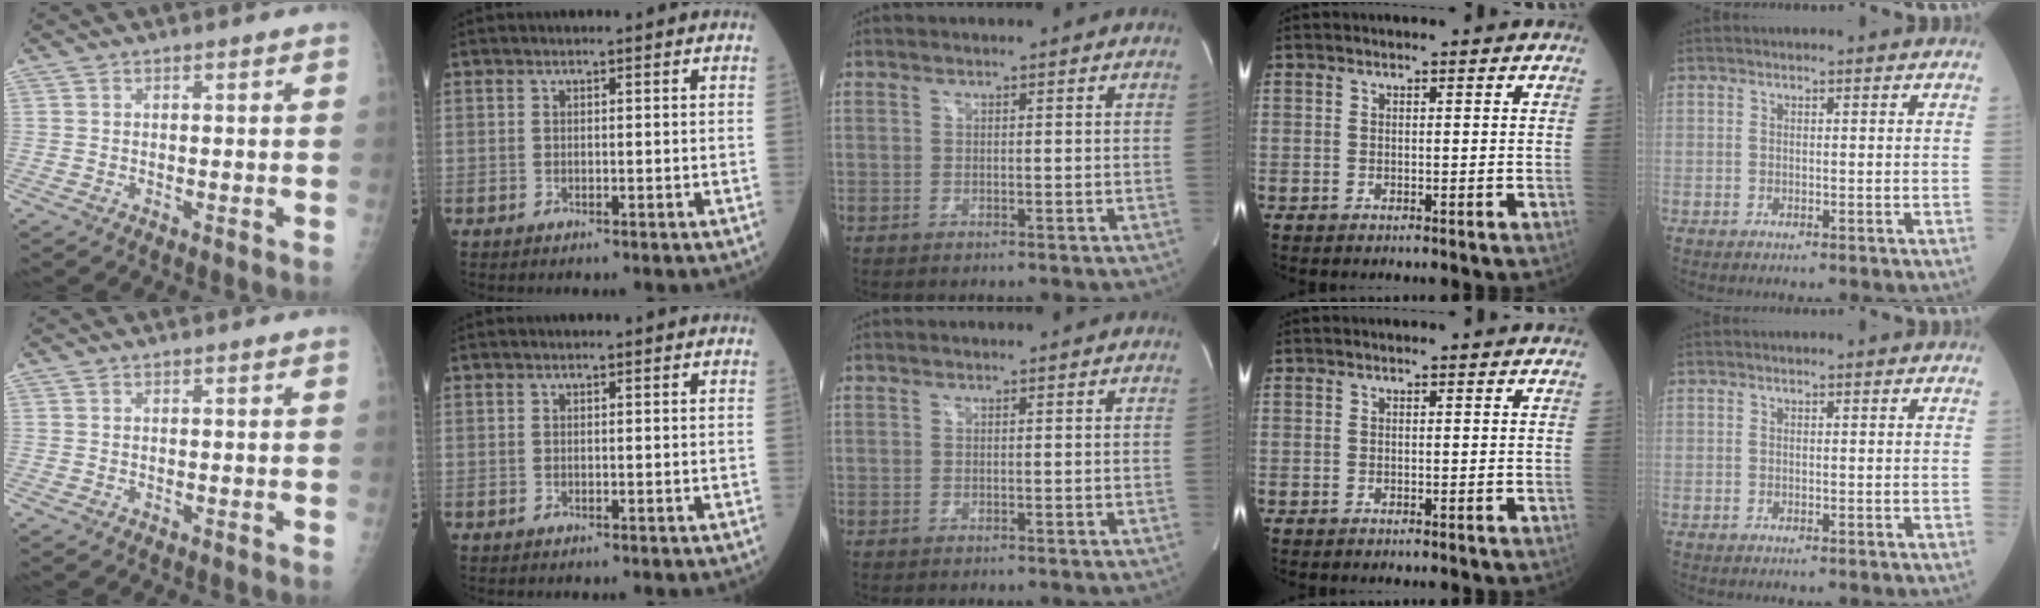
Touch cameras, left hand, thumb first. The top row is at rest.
{}